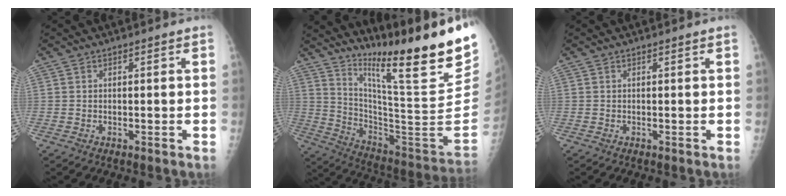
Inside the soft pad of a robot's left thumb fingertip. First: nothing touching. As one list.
[{"total": 27.3, "force": [19.0, 1.9, 19.5], "torque": [-0.278, -0.130, 0.297]}, {"total": 0.0}]